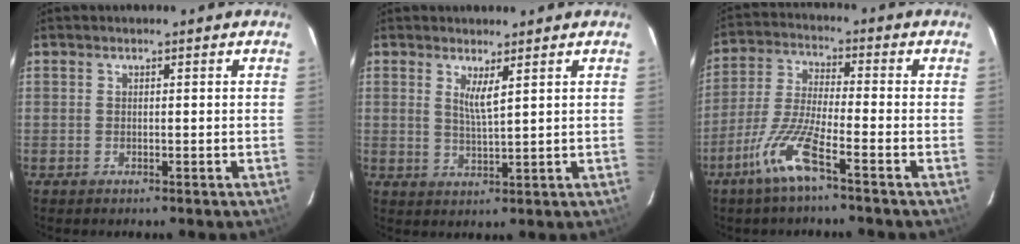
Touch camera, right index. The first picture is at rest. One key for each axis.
{"total": 3.0, "fx": 1.6, "fy": 0.1, "fz": 2.5, "tx": -0.048, "ty": -0.008, "tz": 0.027}
{"total": 9.2, "fx": -5.7, "fy": 0.5, "fz": 7.3, "tx": -0.161, "ty": -0.005, "tz": -0.113}